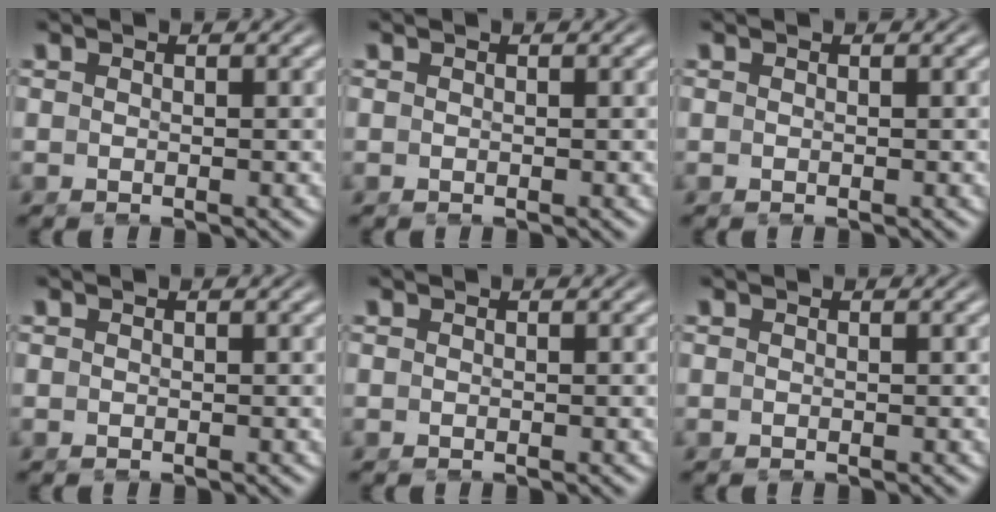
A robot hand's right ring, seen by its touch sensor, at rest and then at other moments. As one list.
[{"total": 0.0}, {"total": 0.0}, {"total": 0.0}, {"total": 0.0}, {"total": 0.0}]